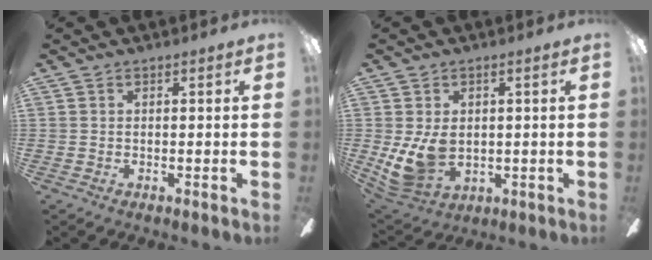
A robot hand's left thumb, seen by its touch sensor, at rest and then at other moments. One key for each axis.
{"total": 8.5, "fx": 0.3, "fy": 6.0, "fz": 6.1, "tx": -0.125, "ty": -0.005, "tz": 0.008}